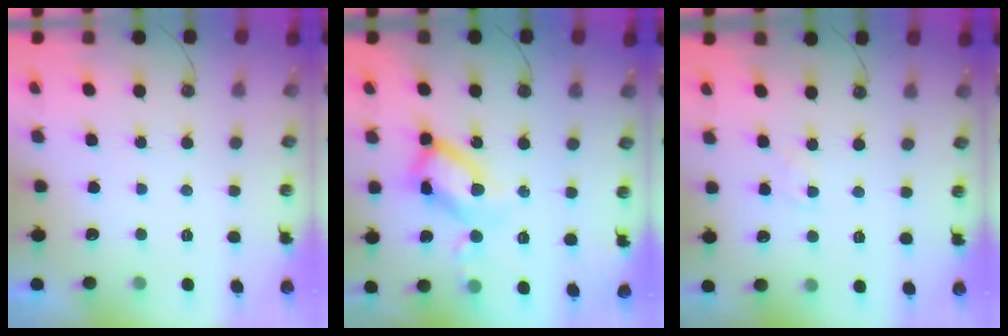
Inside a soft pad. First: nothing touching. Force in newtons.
{"total": 15.5, "press": 15.5, "slide": 1.2}
{"total": 3.2, "press": 3.1, "slide": 0.4}